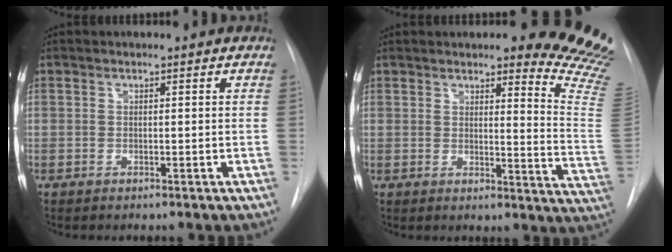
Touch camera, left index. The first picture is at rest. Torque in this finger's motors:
{"motor_torque": [0.09, -0.18, 0.24, 0.04]}